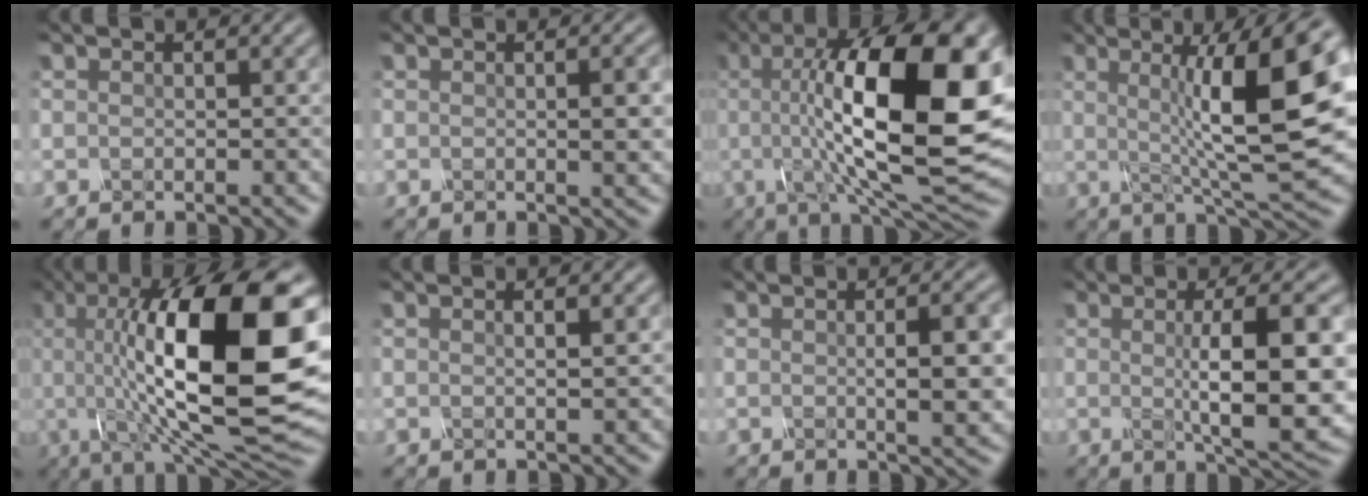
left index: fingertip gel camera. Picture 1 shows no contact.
{"total": 2.2, "force": [0.1, 0.4, 2.1], "torque": [-0.027, 0.001, -0.001]}
{"total": 16.6, "force": [1.9, 5.0, 15.7], "torque": [-0.233, 0.004, 0.031]}
{"total": 11.9, "force": [1.4, 2.5, 11.6], "torque": [-0.154, 0.010, 0.021]}
{"total": 18.8, "force": [2.3, 6.4, 17.5], "torque": [-0.261, 0.015, 0.036]}
{"total": 1.9, "force": [0.5, 0.6, 1.7], "torque": [-0.017, 0.002, -0.008]}
{"total": 4.5, "force": [0.1, 1.0, 4.4], "torque": [-0.059, 0.004, 0.002]}
{"total": 9.6, "force": [-0.1, 2.3, 9.3], "torque": [-0.124, -0.005, 0.001]}